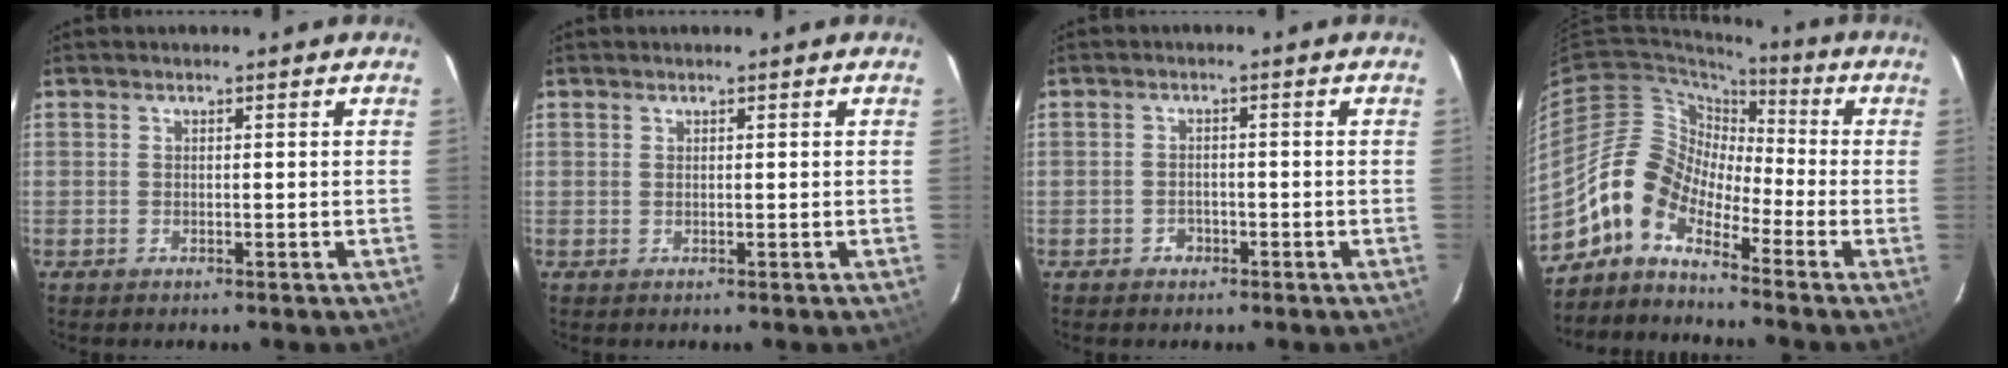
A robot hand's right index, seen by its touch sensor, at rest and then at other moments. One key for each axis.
{"total": 0.0}
{"total": 2.4, "fx": -1.6, "fy": 1.8, "fz": 0.3, "tx": -0.009, "ty": 0.003, "tz": -0.024}
{"total": 9.8, "fx": -6.3, "fy": 5.6, "fz": 4.9, "tx": -0.087, "ty": 0.028, "tz": -0.149}